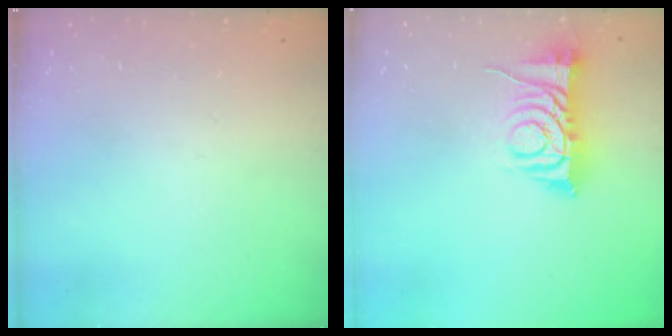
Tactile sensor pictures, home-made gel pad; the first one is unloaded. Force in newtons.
{"total": 9.4, "press": 9.4, "slide": 0.5}